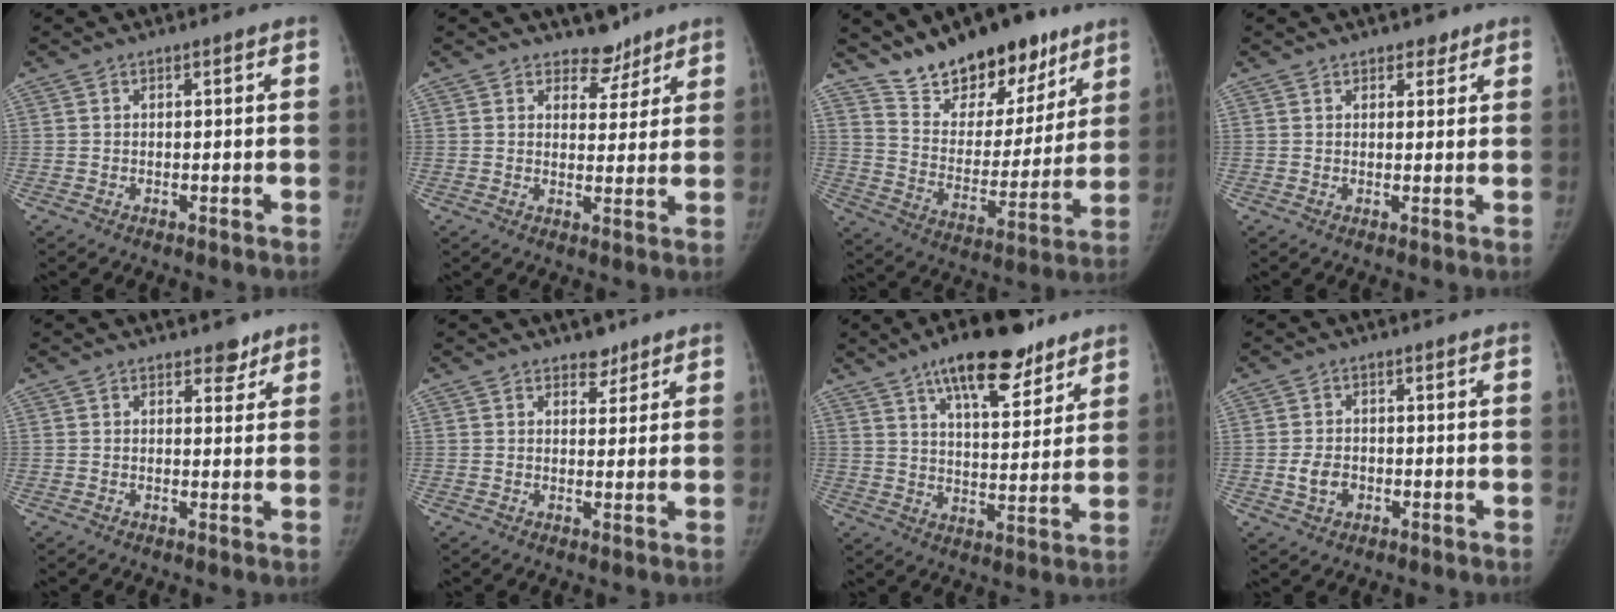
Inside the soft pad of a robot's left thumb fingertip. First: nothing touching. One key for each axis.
{"total": 4.7, "fx": 3.8, "fy": 2.7, "fz": 0.4, "tx": 0.026, "ty": -0.028, "tz": 0.056}
{"total": 19.9, "fx": 14.6, "fy": 9.7, "fz": 9.5, "tx": -0.095, "ty": -0.081, "tz": 0.237}
{"total": 2.3, "fx": 1.7, "fy": 1.4, "fz": 0.6, "tx": 0.010, "ty": -0.009, "tz": 0.019}
{"total": 2.7, "fx": 2.0, "fy": 1.5, "fz": 0.9, "tx": 0.007, "ty": -0.011, "tz": 0.025}
{"total": 2.9, "fx": 2.2, "fy": 1.7, "fz": 0.7, "tx": 0.010, "ty": -0.013, "tz": 0.030}
{"total": 15.7, "fx": 10.4, "fy": 5.8, "fz": 10.3, "tx": -0.123, "ty": -0.046, "tz": 0.162}
{"total": 3.9, "fx": -0.9, "fy": 3.0, "fz": 2.3, "tx": -0.036, "ty": 0.006, "tz": -0.014}